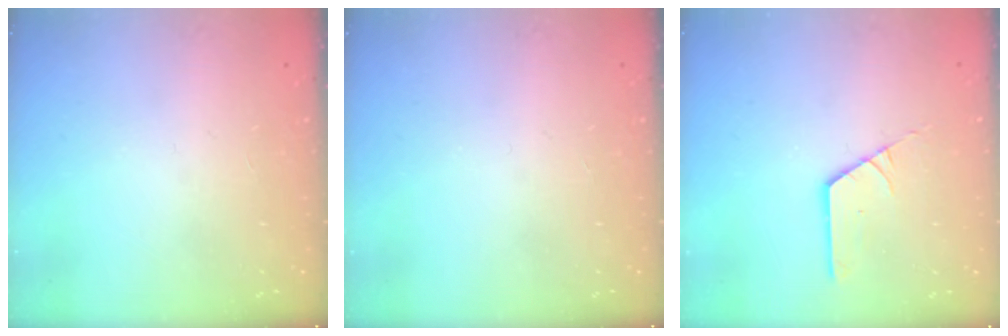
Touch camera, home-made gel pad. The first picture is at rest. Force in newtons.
{"total": 0.0}
{"total": 2.7, "press": 2.7, "slide": 0.1}